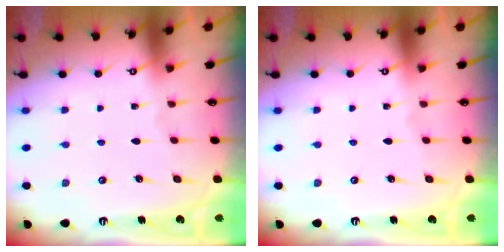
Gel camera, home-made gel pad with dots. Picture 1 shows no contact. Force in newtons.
{"total": 0.0}